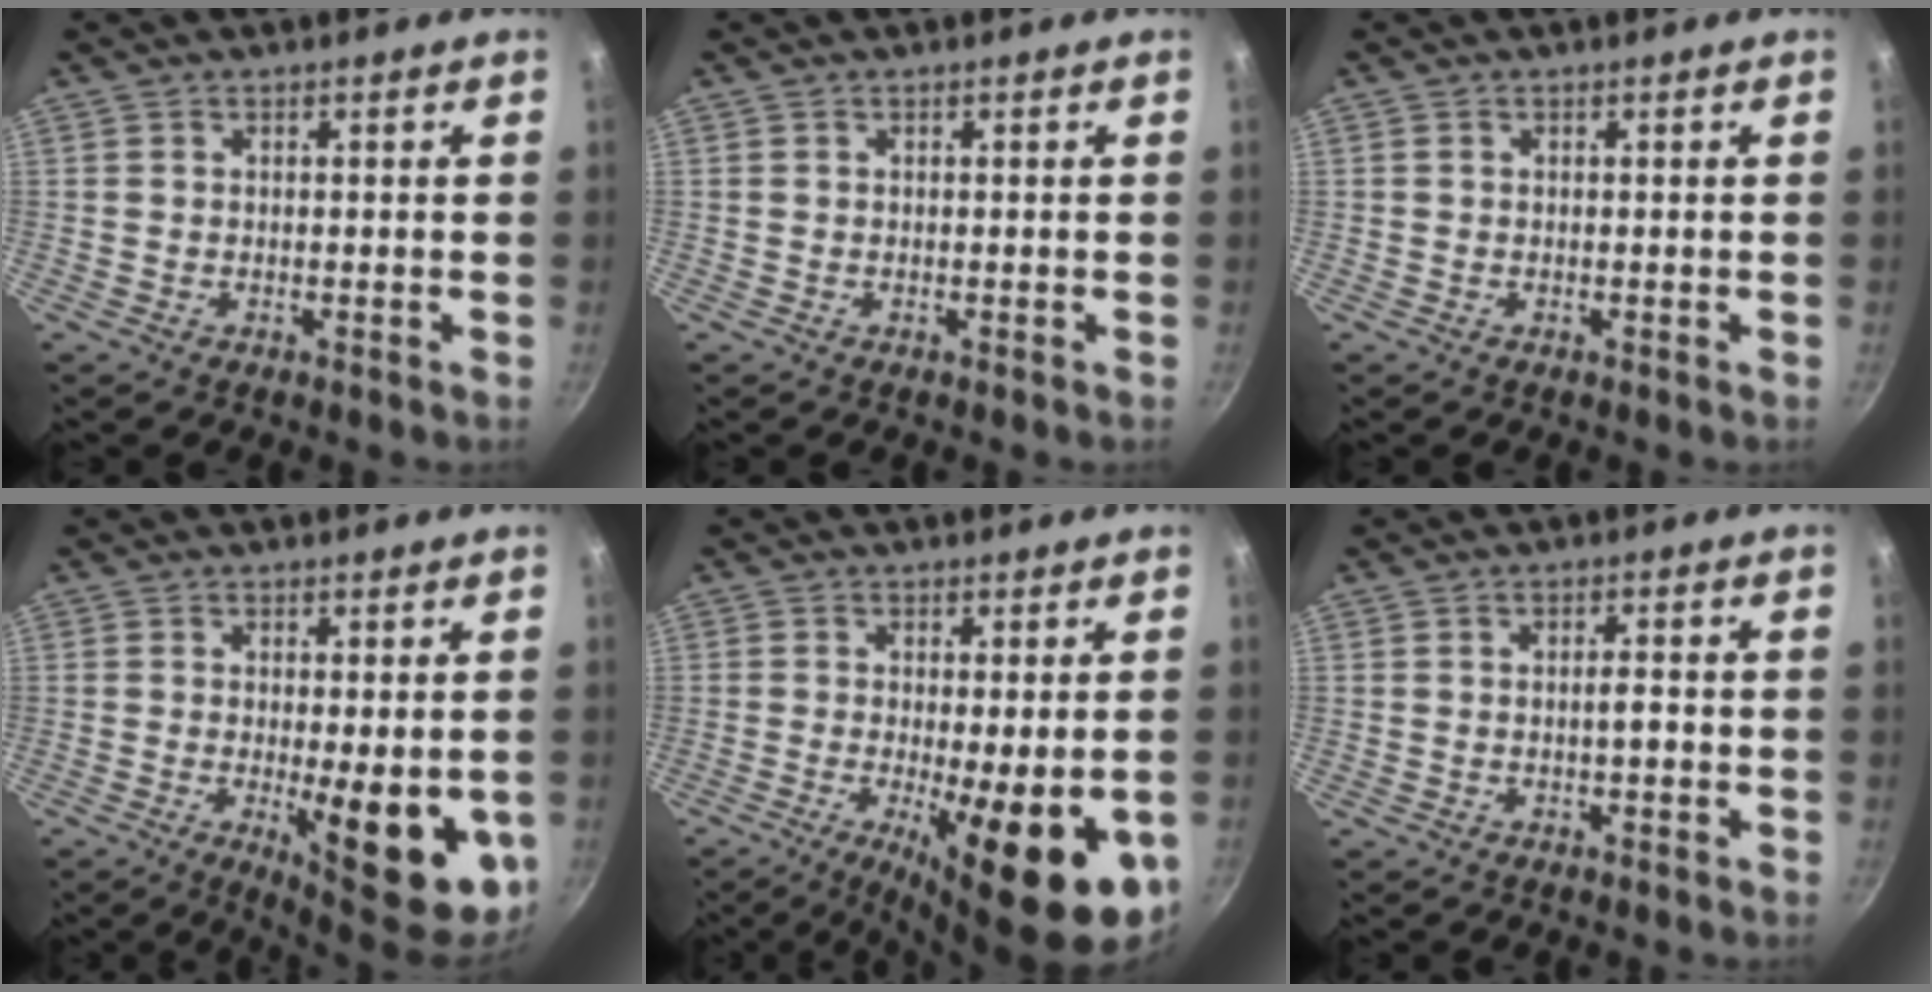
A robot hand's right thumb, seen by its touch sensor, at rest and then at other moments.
{"total": 0.0}
{"total": 0.0}
{"total": 13.0, "force": [-2.5, 4.1, 12.1], "torque": [-0.140, -0.009, -0.020]}
{"total": 15.7, "force": [-4.5, 4.4, 14.4], "torque": [-0.201, -0.017, -0.055]}
{"total": 2.1, "force": [-0.7, 0.5, 2.0], "torque": [-0.031, 0.008, -0.012]}